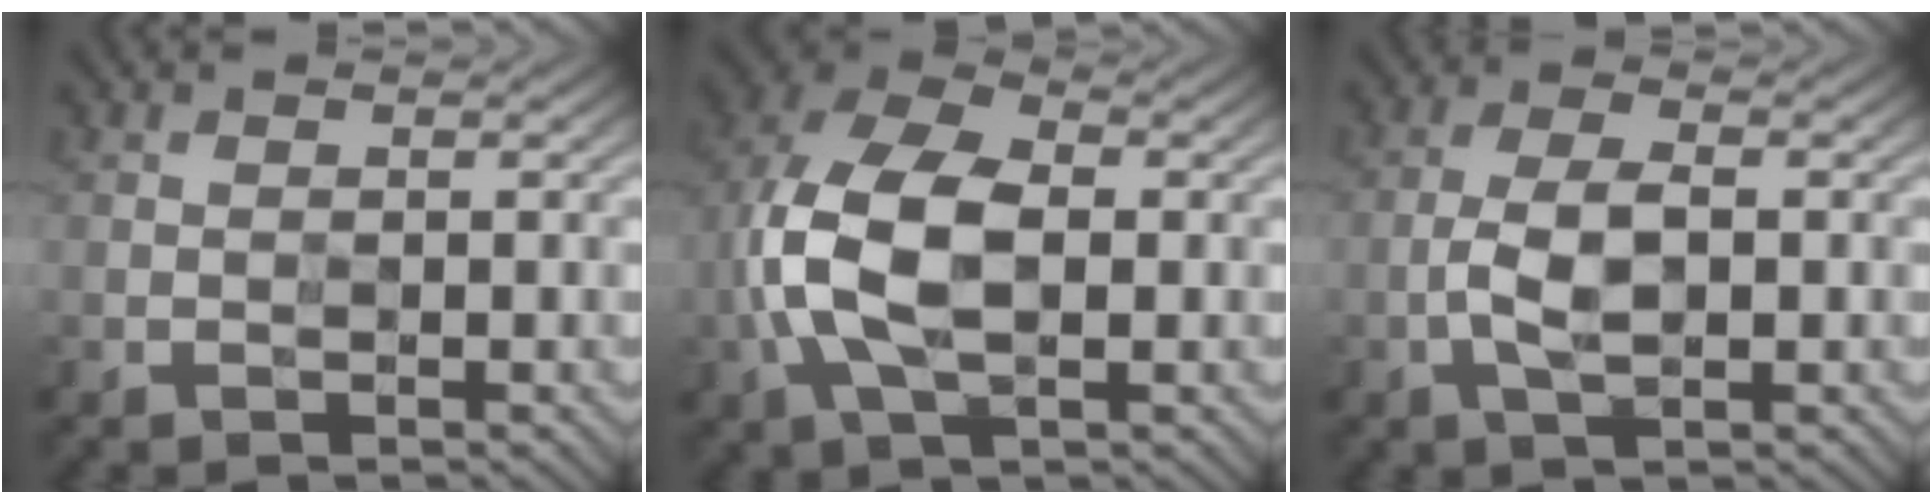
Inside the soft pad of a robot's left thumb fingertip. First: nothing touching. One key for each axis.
{"total": 11.5, "fx": -1.3, "fy": 6.8, "fz": 9.1, "tx": -0.206, "ty": 0.015, "tz": -0.032}
{"total": 4.5, "fx": -1.2, "fy": 1.9, "fz": 3.9, "tx": -0.076, "ty": 0.003, "tz": -0.022}